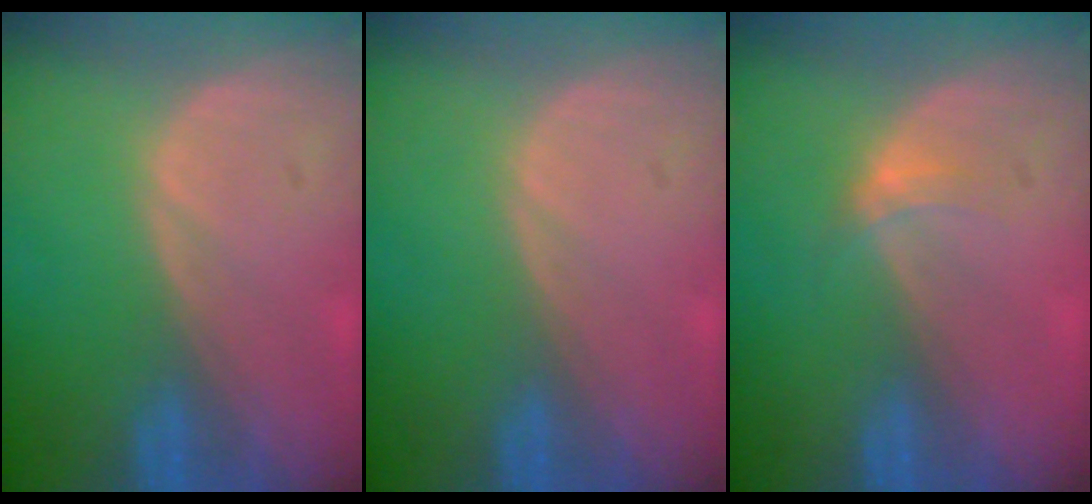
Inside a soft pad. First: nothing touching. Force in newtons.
{"total": 0.0}
{"total": 1.9, "press": 1.5, "slide": 1.1}